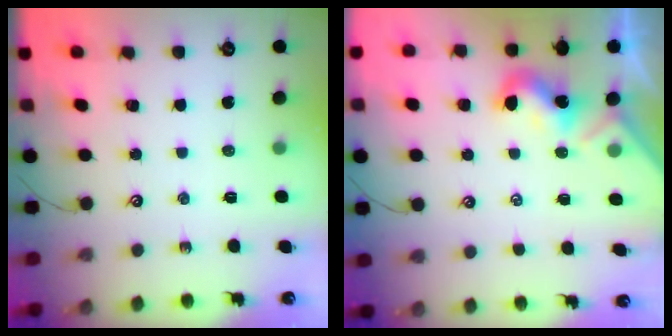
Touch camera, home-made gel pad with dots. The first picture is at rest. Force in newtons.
{"total": 1.8, "press": 1.8, "slide": 0.5}